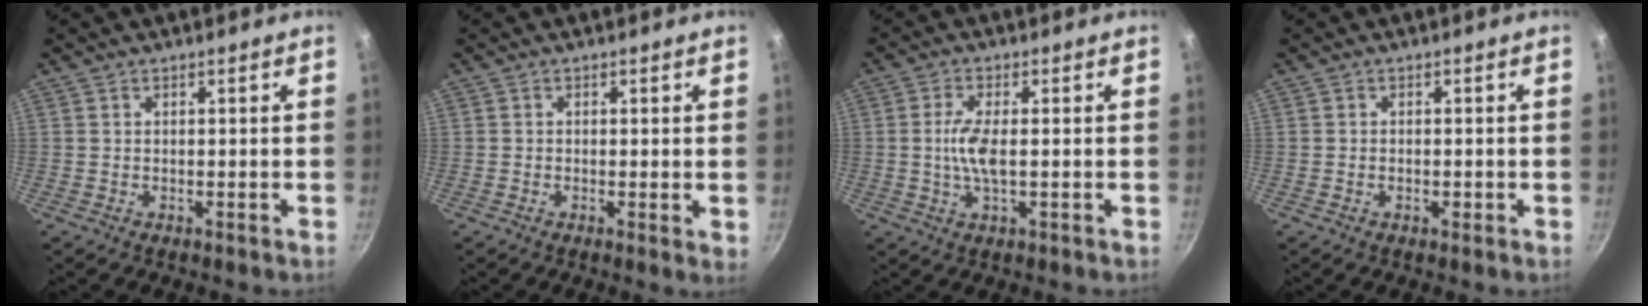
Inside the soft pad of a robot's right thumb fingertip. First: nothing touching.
{"total": 1.7, "force": [0.0, 0.5, 1.6], "torque": [-0.022, -0.004, -0.004]}
{"total": 5.4, "force": [-0.1, 1.7, 5.1], "torque": [-0.116, 0.000, -0.005]}
{"total": 1.4, "force": [-0.5, 0.9, 1.0], "torque": [-0.016, 0.003, -0.009]}